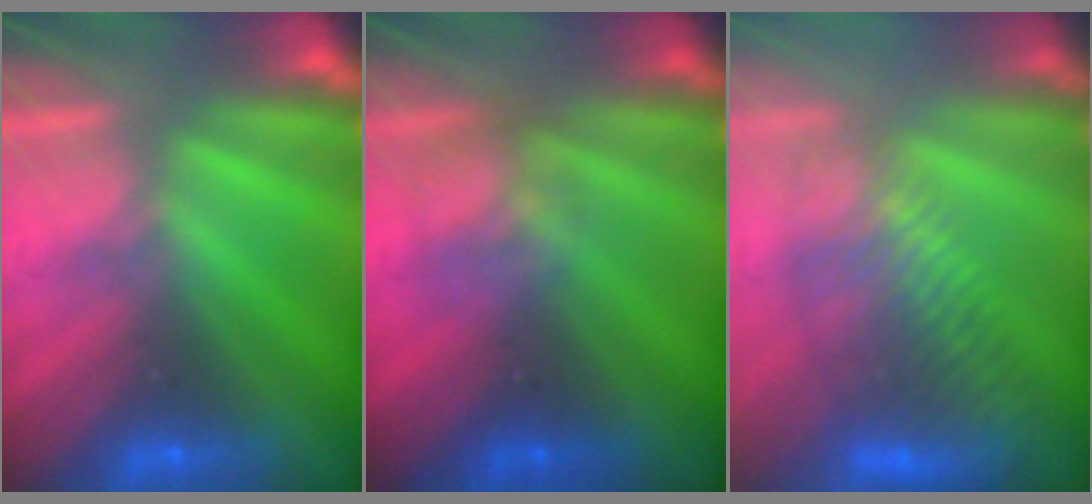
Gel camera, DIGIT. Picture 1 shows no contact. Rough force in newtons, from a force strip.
{"total": 2.4}
{"total": 4.4}